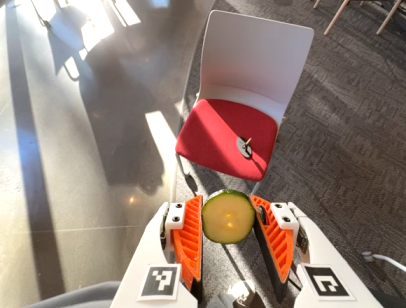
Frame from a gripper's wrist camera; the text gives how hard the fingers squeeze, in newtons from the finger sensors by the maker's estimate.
{"total": 6.0, "left": 6.1, "right": 6.0}